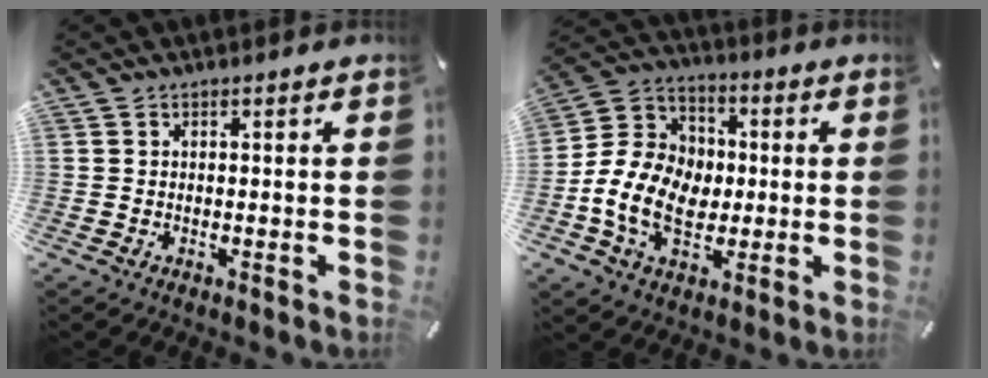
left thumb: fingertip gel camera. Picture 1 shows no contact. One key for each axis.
{"total": 14.2, "fx": -2.4, "fy": 11.3, "fz": 8.3, "tx": -0.201, "ty": 0.020, "tz": -0.039}